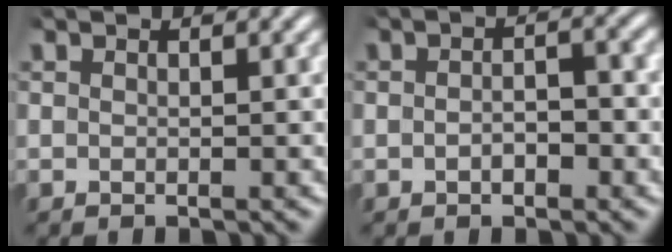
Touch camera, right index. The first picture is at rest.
{"total": 1.9, "force": [-0.8, 0.9, 1.5], "torque": [-0.017, 0.003, -0.017]}